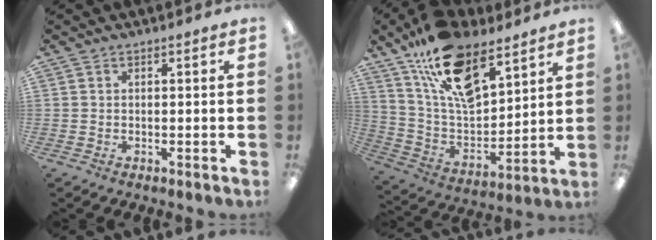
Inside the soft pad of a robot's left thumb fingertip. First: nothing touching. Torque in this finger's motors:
{"motor_torque": [1.91, 1.91, 1.47, -1.29, 0.17]}